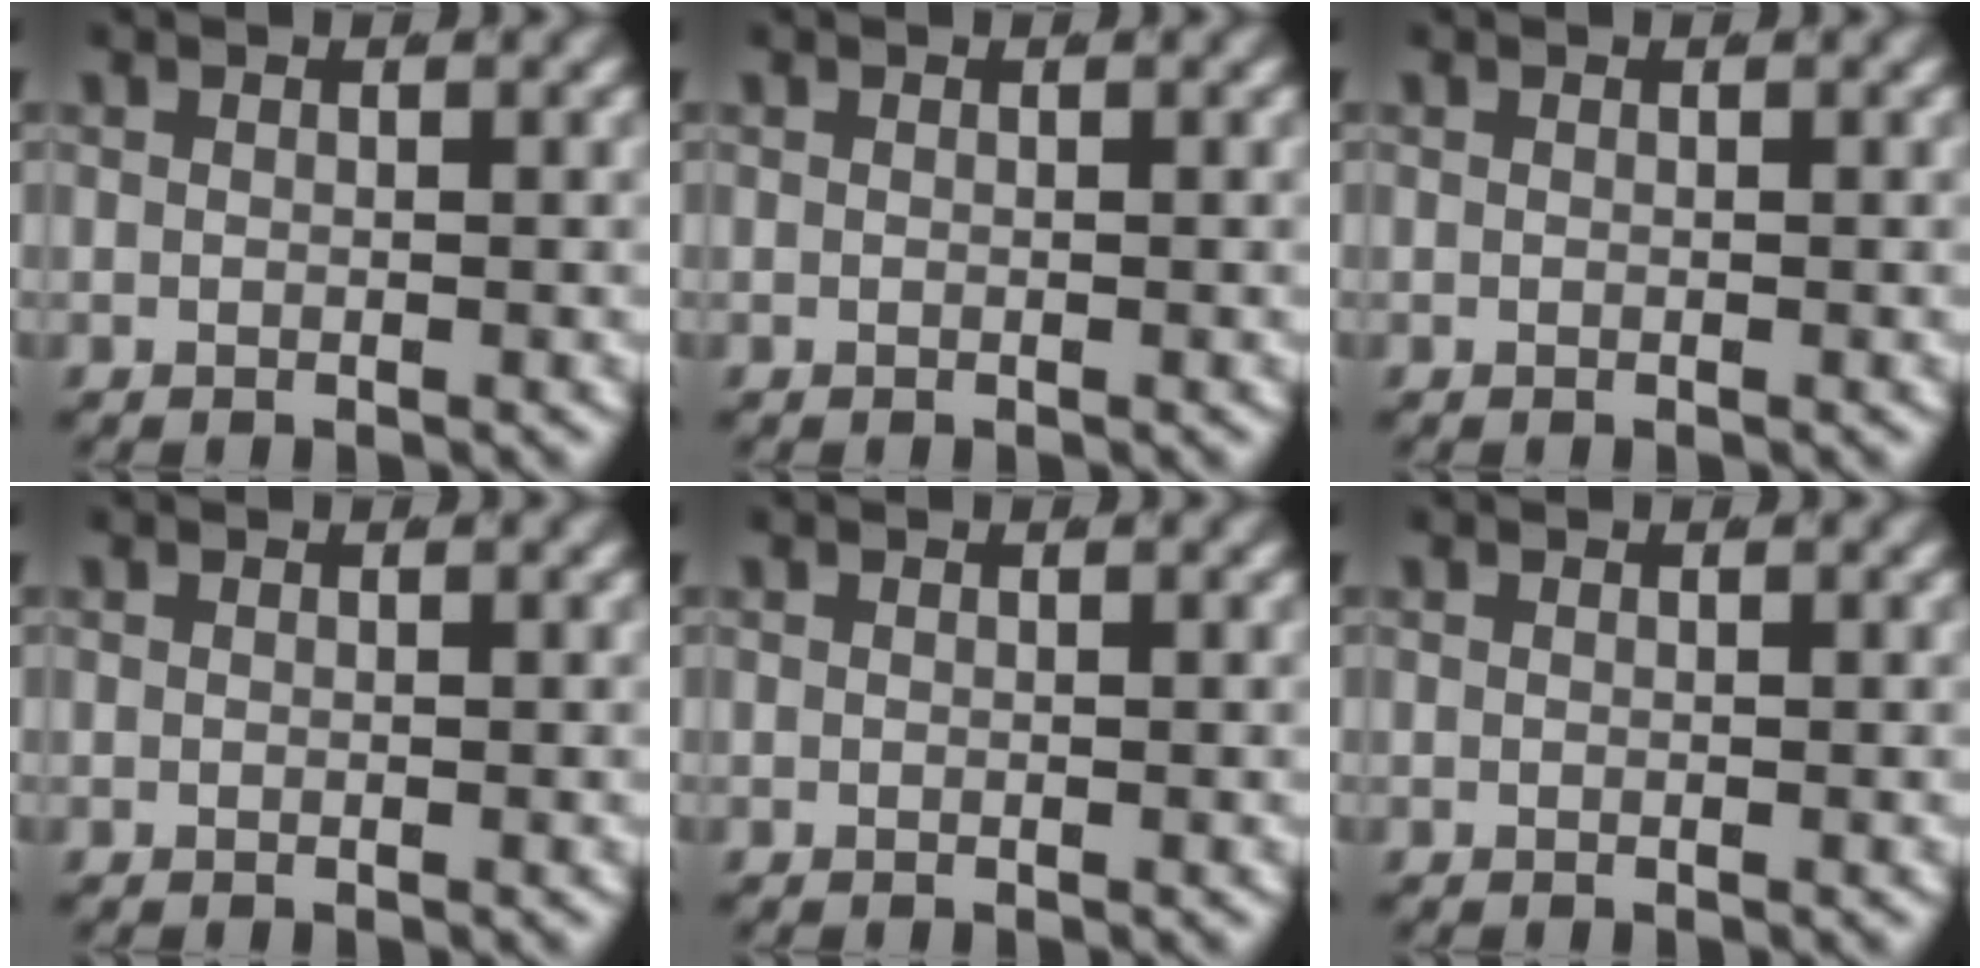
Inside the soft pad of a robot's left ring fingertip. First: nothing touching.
{"total": 0.0}
{"total": 0.0}
{"total": 0.0}
{"total": 0.0}
{"total": 0.0}